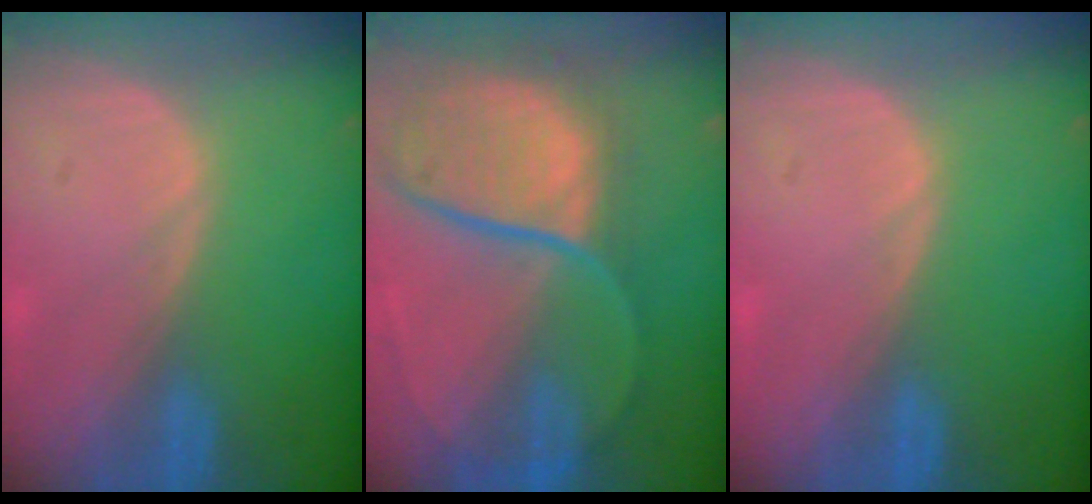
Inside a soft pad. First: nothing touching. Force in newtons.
{"total": 11.8, "press": 9.8, "slide": 6.6}
{"total": 0.0}